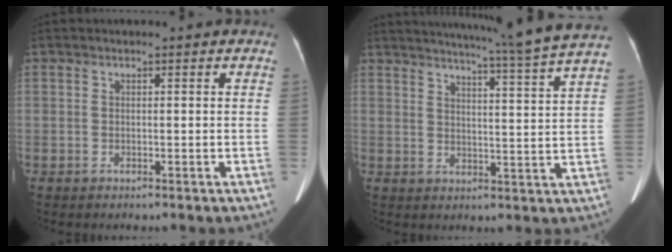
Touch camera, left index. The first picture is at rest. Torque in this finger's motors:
{"motor_torque": [0.85, -1.29, 0.12, 0.08]}